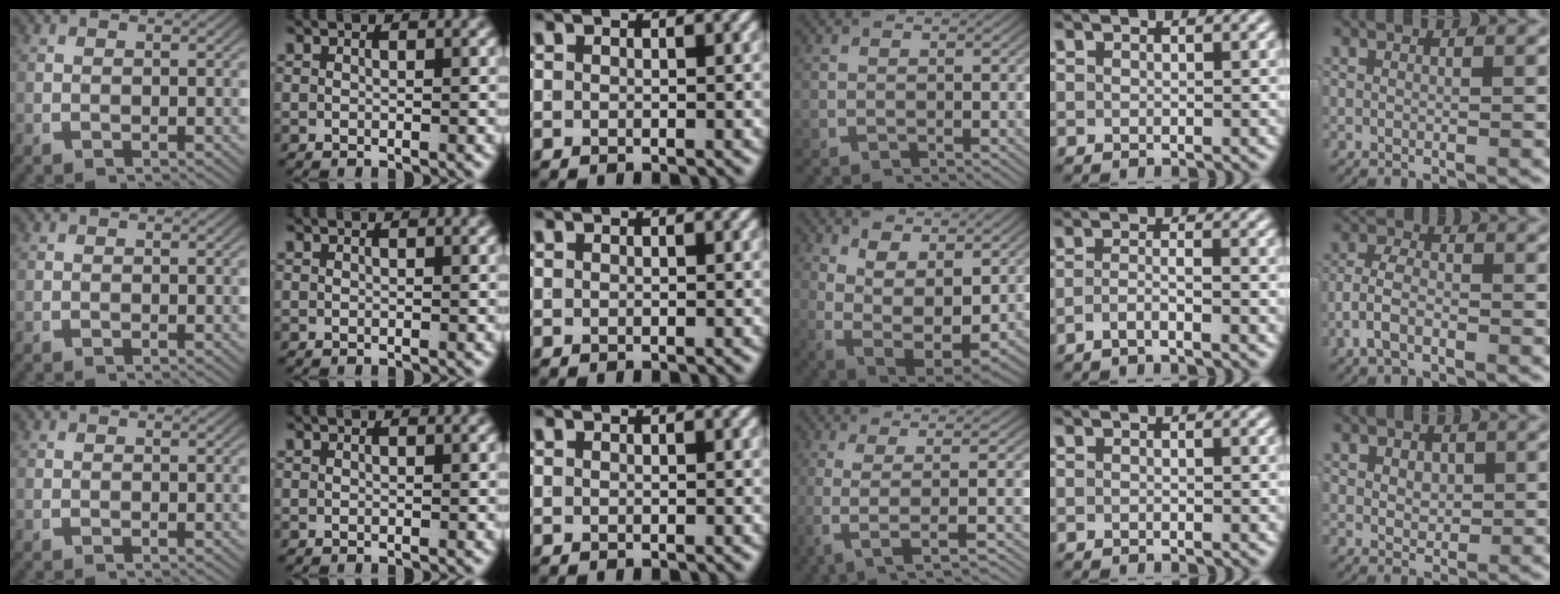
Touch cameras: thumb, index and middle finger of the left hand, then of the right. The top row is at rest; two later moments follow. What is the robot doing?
{"motion": "lift_and_place", "object": "shirt"}